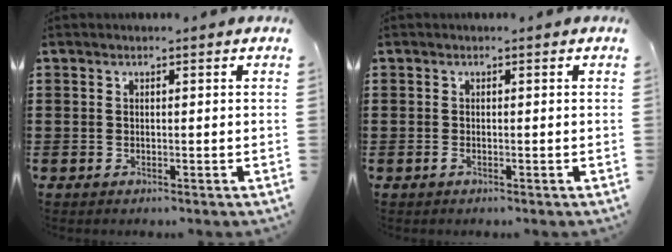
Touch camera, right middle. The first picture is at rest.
{"total": 0.5, "force": [-0.3, 0.1, 0.4], "torque": [-0.008, -0.003, -0.005]}